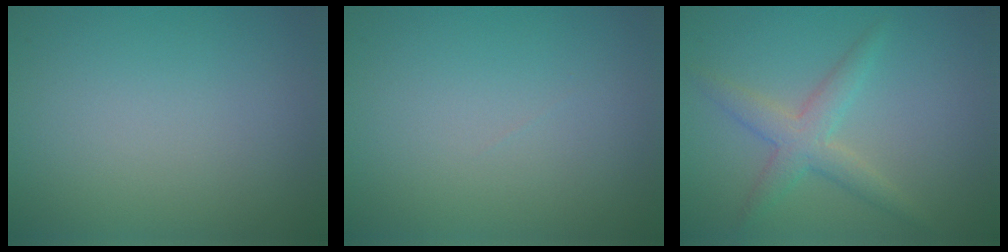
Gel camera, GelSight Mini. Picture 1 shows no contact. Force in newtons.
{"total": 0.0}
{"total": 3.1, "press": 3.1, "slide": 0.1}